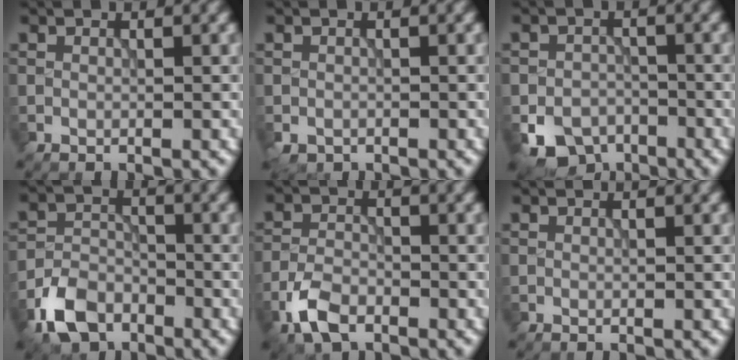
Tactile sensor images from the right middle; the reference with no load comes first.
{"total": 1.3, "force": [-0.8, 0.9, 0.4], "torque": [-0.006, -0.006, -0.018]}
{"total": 5.5, "force": [-3.4, 3.7, 2.1], "torque": [-0.031, -0.009, -0.060]}
{"total": 5.6, "force": [-3.7, 3.3, 2.6], "torque": [-0.054, -0.002, -0.075]}
{"total": 3.9, "force": [-2.6, 2.0, 2.2], "torque": [-0.044, -0.002, -0.059]}
{"total": 0.0}